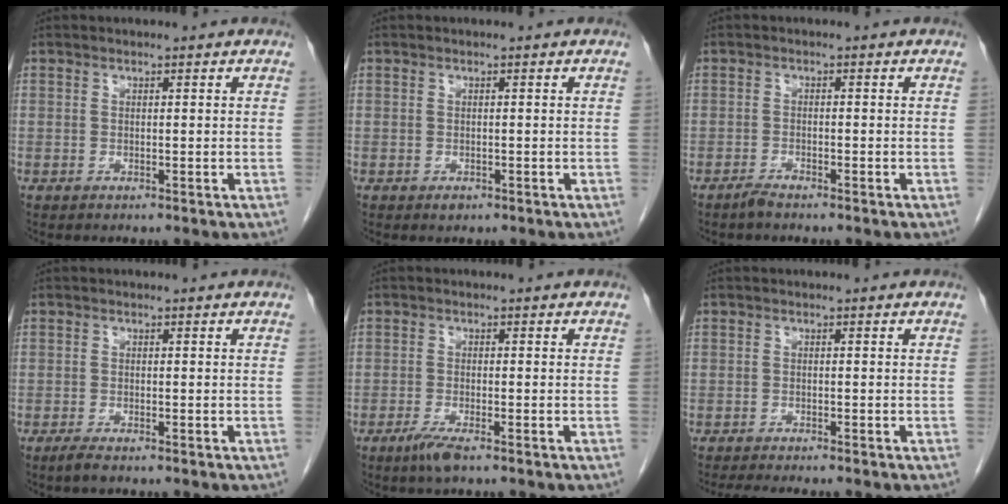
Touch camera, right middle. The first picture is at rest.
{"total": 0.8, "force": [-0.5, 0.4, 0.4], "torque": [-0.005, 0.000, -0.005]}
{"total": 1.5, "force": [-1.4, 0.0, 0.6], "torque": [-0.017, -0.002, -0.027]}
{"total": 1.6, "force": [-1.2, 0.3, 1.0], "torque": [-0.030, -0.005, -0.023]}
{"total": 3.0, "force": [-2.0, 0.2, 2.2], "torque": [-0.048, -0.007, -0.039]}
{"total": 4.9, "force": [-4.2, 0.2, 2.4], "torque": [-0.031, -0.011, -0.066]}